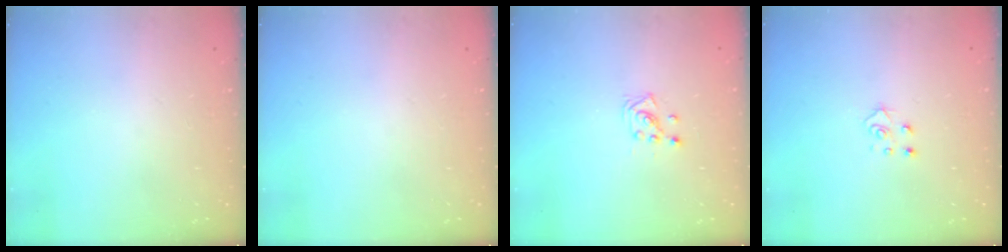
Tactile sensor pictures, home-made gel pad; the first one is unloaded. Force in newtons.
{"total": 0.0}
{"total": 2.6, "press": 2.5, "slide": 0.7}
{"total": 4.6, "press": 4.6, "slide": 0.4}